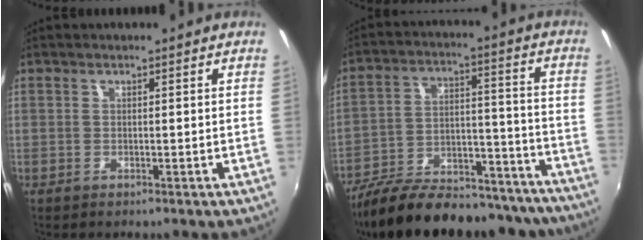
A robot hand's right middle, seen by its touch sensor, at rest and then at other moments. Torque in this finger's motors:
{"motor_torque": [1.09, -1.05, 0.29, 0.11]}